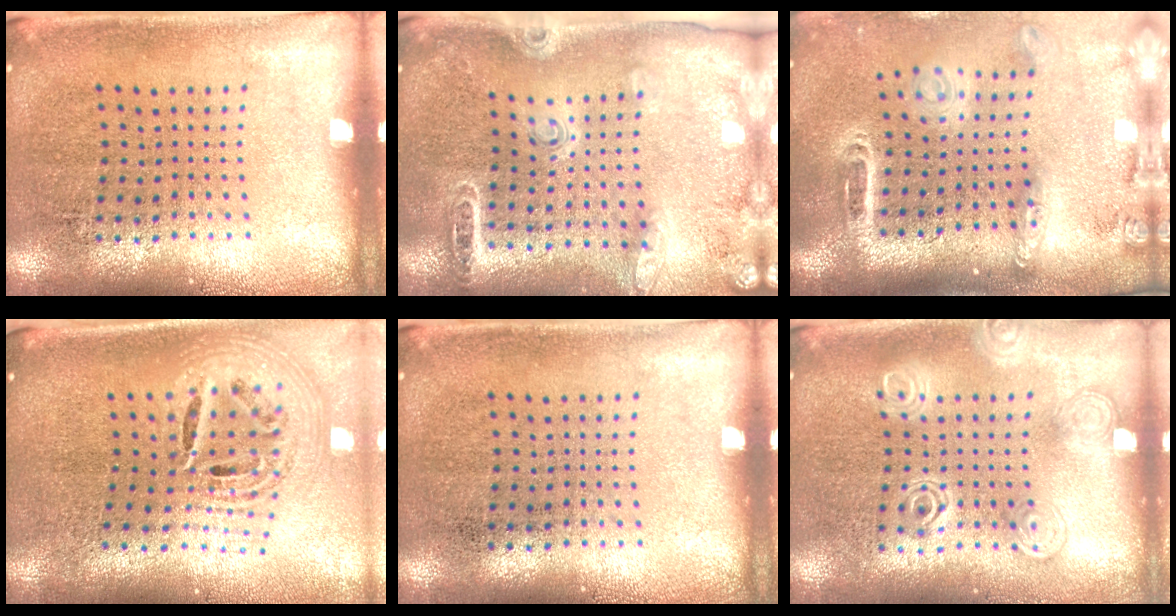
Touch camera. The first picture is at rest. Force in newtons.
{"total": 1.7, "press": 1.7, "slide": 0.1}
{"total": 2.5, "press": 1.9, "slide": 1.7}
{"total": 2.8, "press": 1.9, "slide": 2.0}
{"total": 0.0}
{"total": 1.2, "press": 1.2, "slide": 0.0}